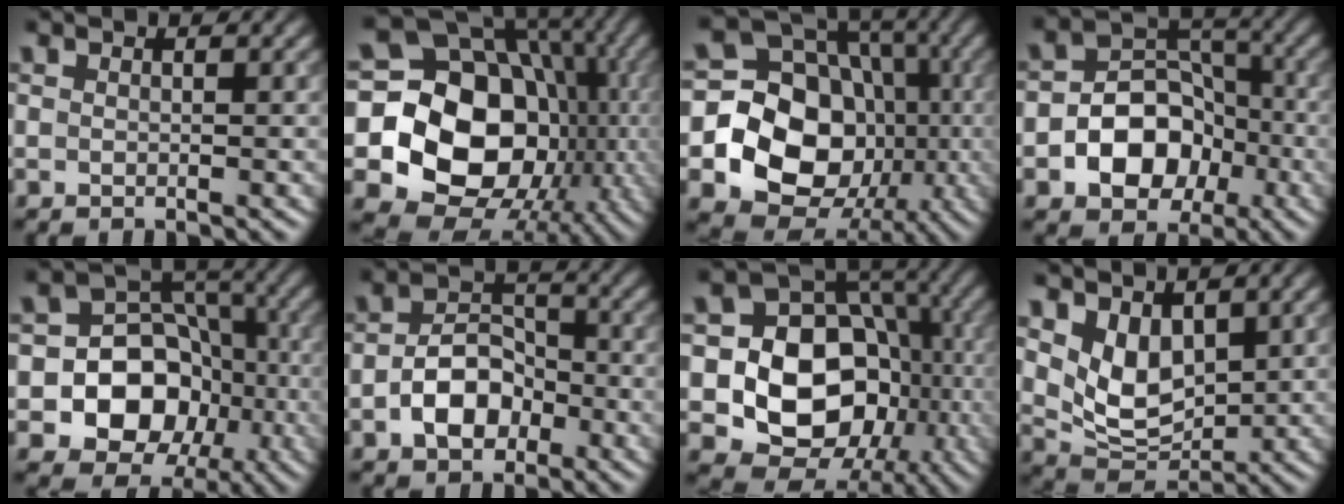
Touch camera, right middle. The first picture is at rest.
{"total": 18.4, "force": [-1.9, 15.3, 10.0], "torque": [-0.140, -0.020, -0.044]}
{"total": 16.7, "force": [-3.1, 14.3, 8.0], "torque": [-0.136, -0.014, -0.073]}
{"total": 7.7, "force": [-2.6, 5.8, 4.4], "torque": [-0.047, 0.005, -0.061]}
{"total": 10.7, "force": [-3.0, 9.1, 4.8], "torque": [-0.070, 0.008, -0.083]}
{"total": 4.9, "force": [-2.0, 3.2, 3.0], "torque": [-0.050, 0.005, -0.038]}
{"total": 14.2, "force": [-2.5, 11.7, 7.8], "torque": [-0.106, -0.007, -0.062]}
{"total": 5.1, "force": [1.7, 3.3, 3.5], "torque": [-0.069, -0.015, 0.037]}